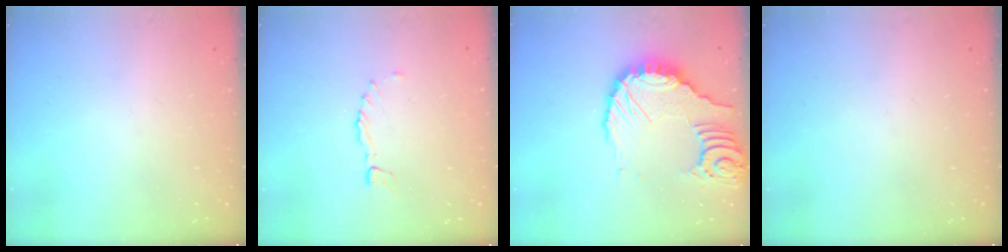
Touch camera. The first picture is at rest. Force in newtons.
{"total": 0.0}
{"total": 12.6, "press": 12.5, "slide": 1.6}
{"total": 0.0}